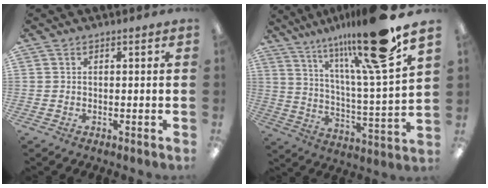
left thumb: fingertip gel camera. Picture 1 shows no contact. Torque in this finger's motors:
{"motor_torque": [2.79, 0.95, 1.92, -0.85, 0.19]}